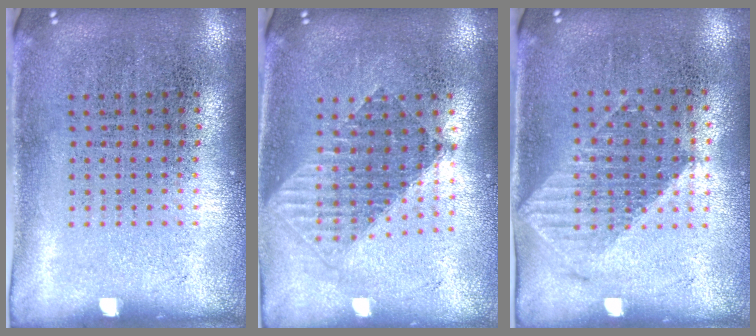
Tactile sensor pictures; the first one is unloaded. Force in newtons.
{"total": 1.5, "press": 1.3, "slide": 0.8}
{"total": 1.2, "press": 1.1, "slide": 0.3}